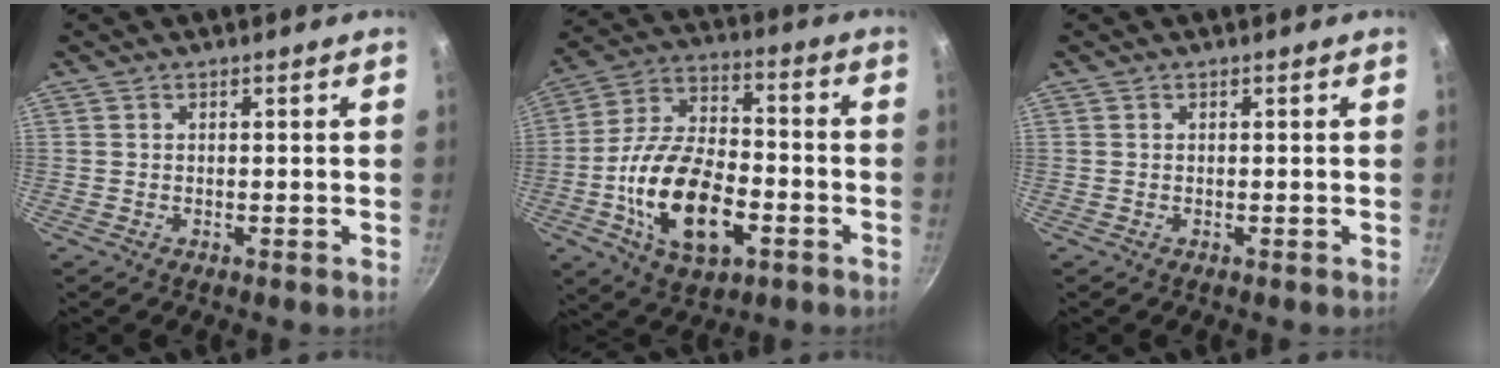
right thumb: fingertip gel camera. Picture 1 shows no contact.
{"total": 19.1, "force": [-5.8, 10.3, 15.0], "torque": [-0.261, 0.031, -0.104]}
{"total": 0.0}